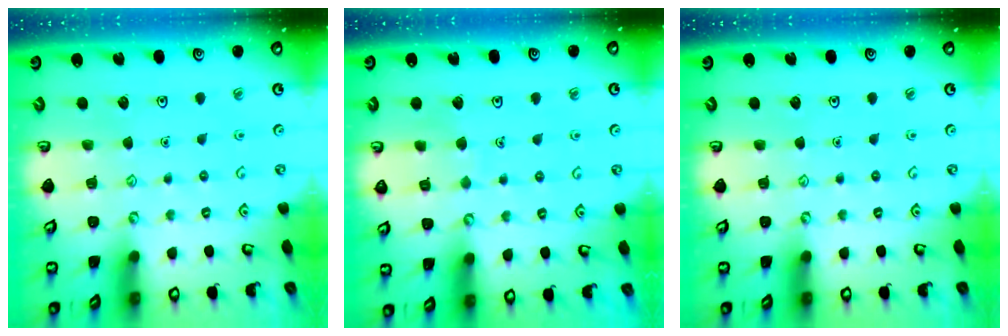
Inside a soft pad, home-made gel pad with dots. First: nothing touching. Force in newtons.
{"total": 4.4, "press": 4.4, "slide": 0.4}
{"total": 0.0}